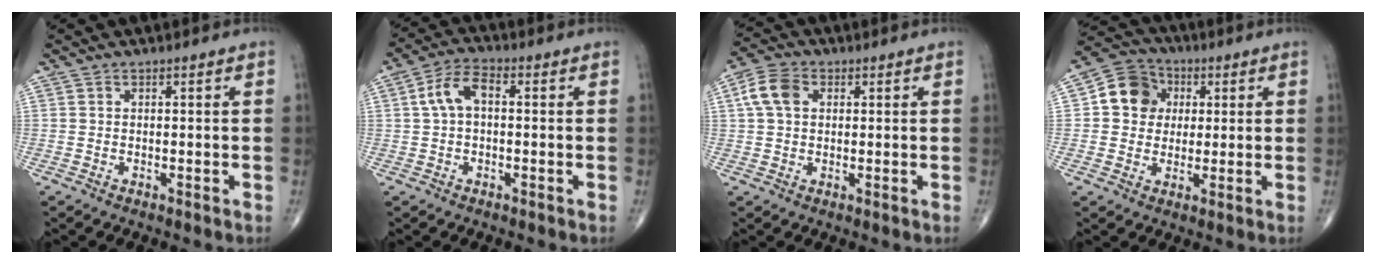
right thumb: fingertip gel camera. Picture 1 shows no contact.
{"total": 6.1, "force": [0.6, 3.3, 5.1], "torque": [-0.099, 0.021, 0.003]}
{"total": 6.4, "force": [1.6, 4.4, 4.3], "torque": [-0.085, 0.013, 0.025]}
{"total": 9.4, "force": [1.7, 8.2, 4.2], "torque": [-0.043, 0.008, 0.017]}